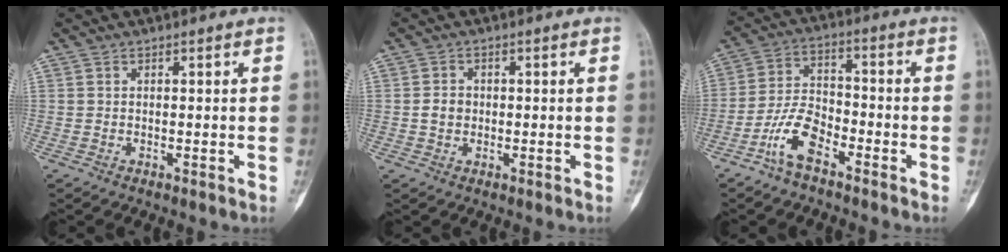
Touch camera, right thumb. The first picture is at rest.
{"total": 2.7, "force": [-0.2, 2.3, 1.4], "torque": [-0.016, 0.007, -0.005]}
{"total": 8.5, "force": [-5.2, 4.0, 5.5], "torque": [-0.106, 0.035, -0.107]}